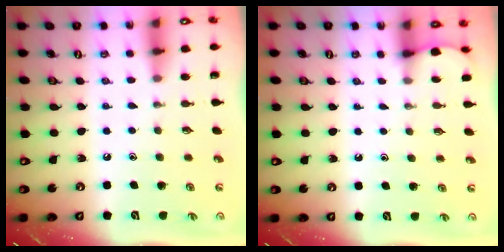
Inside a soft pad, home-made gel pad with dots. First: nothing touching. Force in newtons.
{"total": 1.9, "press": 1.9, "slide": 0.2}